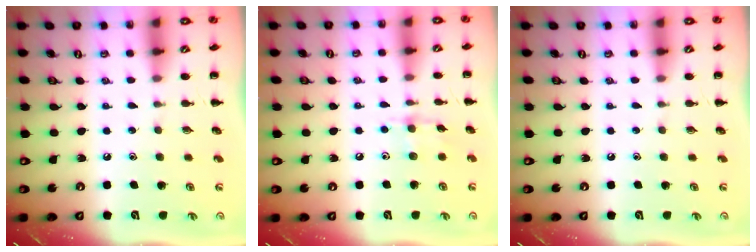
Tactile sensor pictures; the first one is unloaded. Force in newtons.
{"total": 5.2, "press": 5.1, "slide": 0.8}
{"total": 0.0}